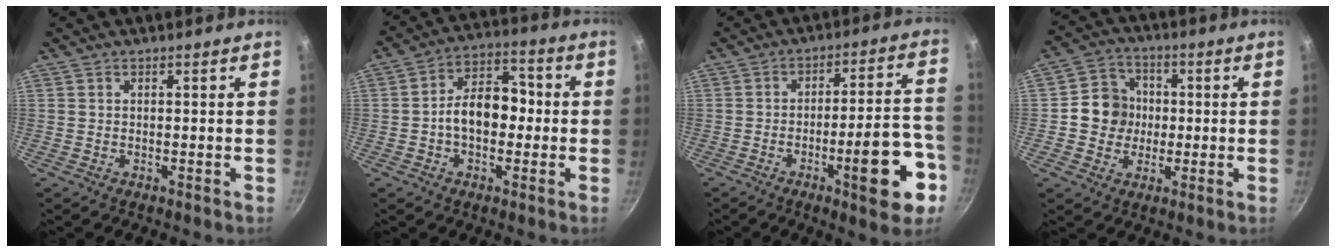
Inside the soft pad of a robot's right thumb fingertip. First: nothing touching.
{"total": 10.8, "force": [-1.0, 7.3, 7.9], "torque": [-0.083, 0.038, -0.029]}
{"total": 15.4, "force": [-6.5, 4.2, 13.4], "torque": [-0.159, 0.044, -0.089]}
{"total": 8.9, "force": [-0.1, 8.2, 3.4], "torque": [-0.017, 0.016, -0.018]}